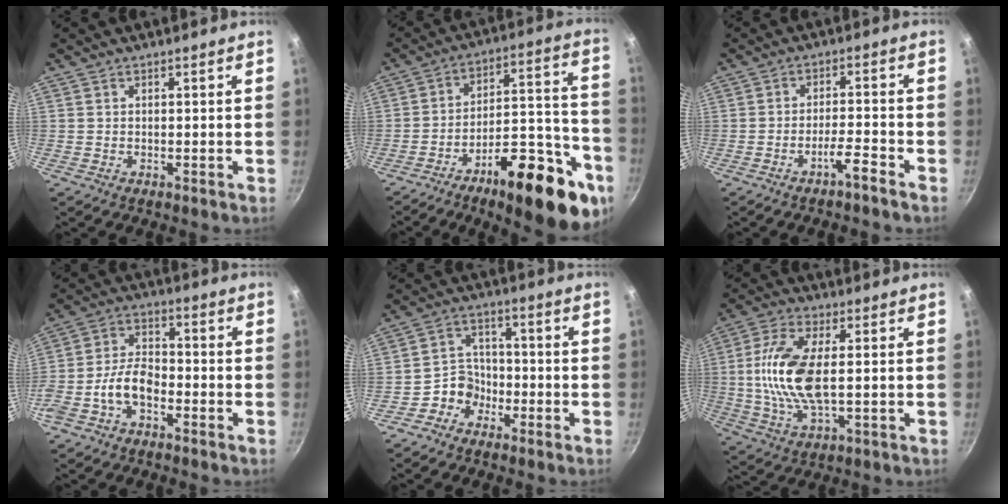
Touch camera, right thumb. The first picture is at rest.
{"total": 25.6, "force": [-13.5, 9.5, 19.5], "torque": [-0.210, 0.077, -0.198]}
{"total": 4.0, "force": [-3.0, 0.2, 2.7], "torque": [-0.056, 0.029, -0.050]}
{"total": 8.2, "force": [-3.6, 4.6, 5.7], "torque": [-0.102, 0.046, -0.076]}
{"total": 5.6, "force": [-3.1, 4.5, 1.2], "torque": [0.015, 0.041, -0.062]}
{"total": 13.0, "force": [0.6, 5.4, 11.8], "torque": [-0.246, 0.005, 0.006]}